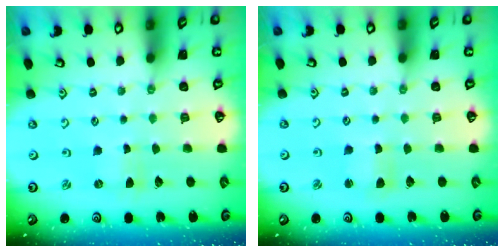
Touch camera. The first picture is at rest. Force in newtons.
{"total": 2.7, "press": 2.7, "slide": 0.3}